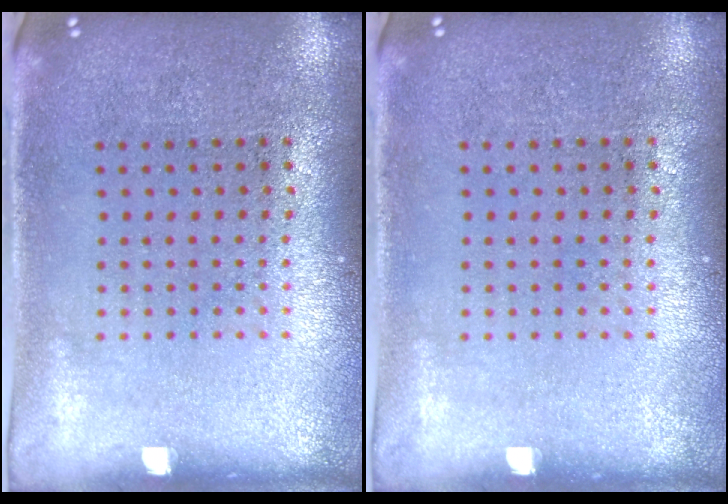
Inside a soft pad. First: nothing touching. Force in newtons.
{"total": 0.0}